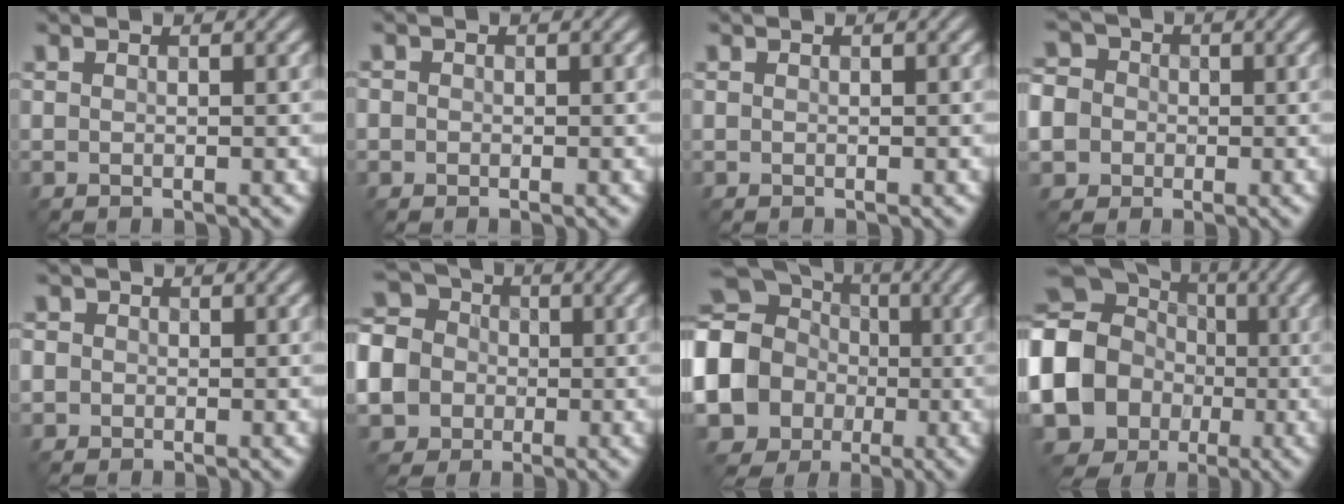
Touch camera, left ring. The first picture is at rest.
{"total": 0.9, "force": [-0.1, 0.9, 0.2], "torque": [0.002, -0.005, -0.005]}
{"total": 0.0}
{"total": 10.2, "force": [-2.1, 9.3, 3.7], "torque": [-0.092, 0.008, -0.072]}
{"total": 2.7, "force": [0.5, 2.5, 1.0], "torque": [-0.001, 0.015, -0.019]}
{"total": 13.5, "force": [-4.0, 11.9, 4.8], "torque": [-0.138, -0.018, -0.090]}
{"total": 17.6, "force": [-1.8, 16.1, 6.9], "torque": [-0.184, 0.006, -0.081]}
{"total": 20.1, "force": [-3.0, 18.3, 7.7], "torque": [-0.187, -0.003, -0.107]}